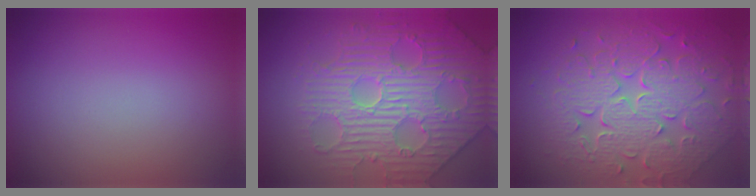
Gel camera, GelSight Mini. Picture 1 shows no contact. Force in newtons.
{"total": 5.9, "press": 5.4, "slide": 2.2}
{"total": 8.7, "press": 6.3, "slide": 6.0}